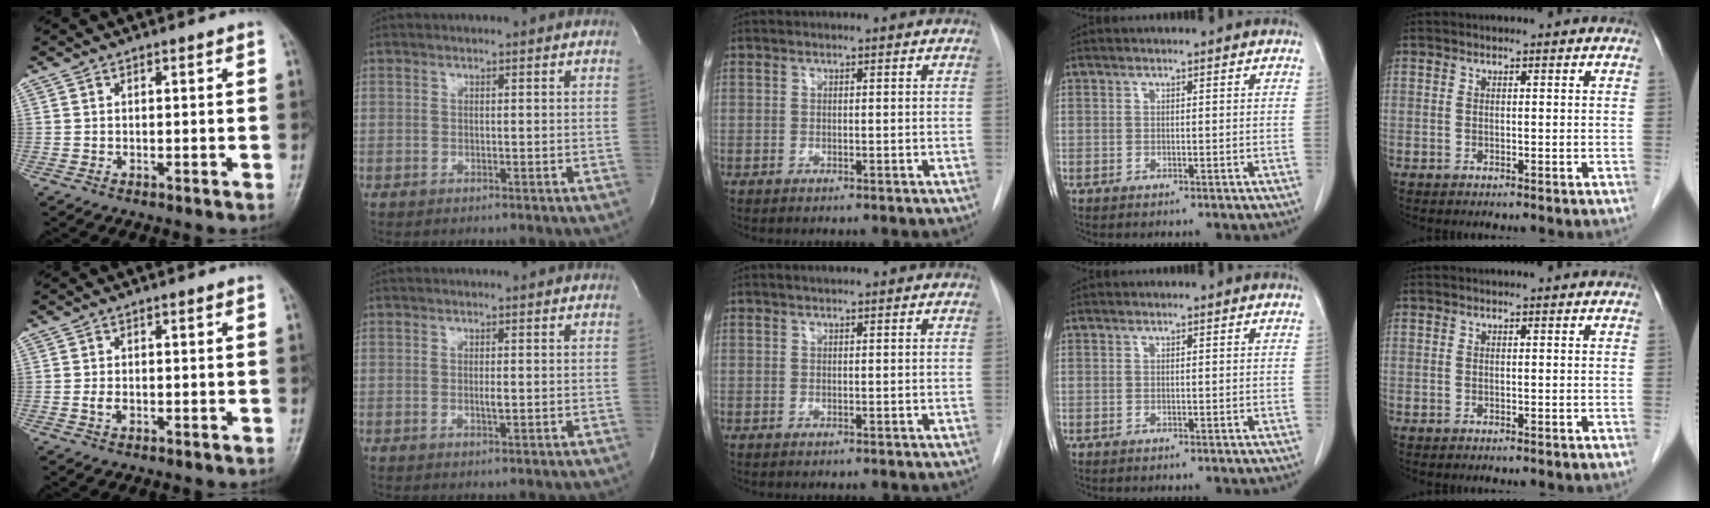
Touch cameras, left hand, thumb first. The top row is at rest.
{"thumb": {"total": 1.6, "force": [-0.3, 1.0, 1.2], "torque": [-0.025, 0.000, -0.008]}, "index": {"total": 1.0, "force": [0.0, 0.1, 1.0], "torque": [-0.020, -0.003, 0.001]}, "middle": {"total": 0.7, "force": [0.5, 0.2, 0.4], "torque": [-0.011, 0.005, 0.009]}}